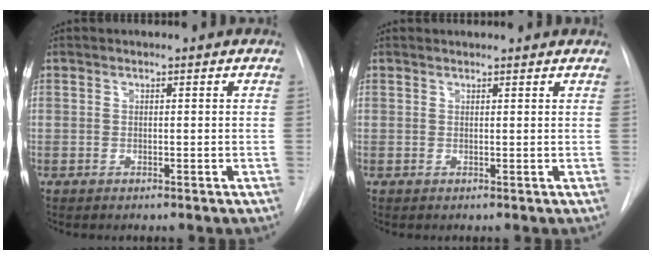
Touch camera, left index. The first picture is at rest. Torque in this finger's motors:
{"motor_torque": [0.78, -1.36, -0.05, 0.02]}